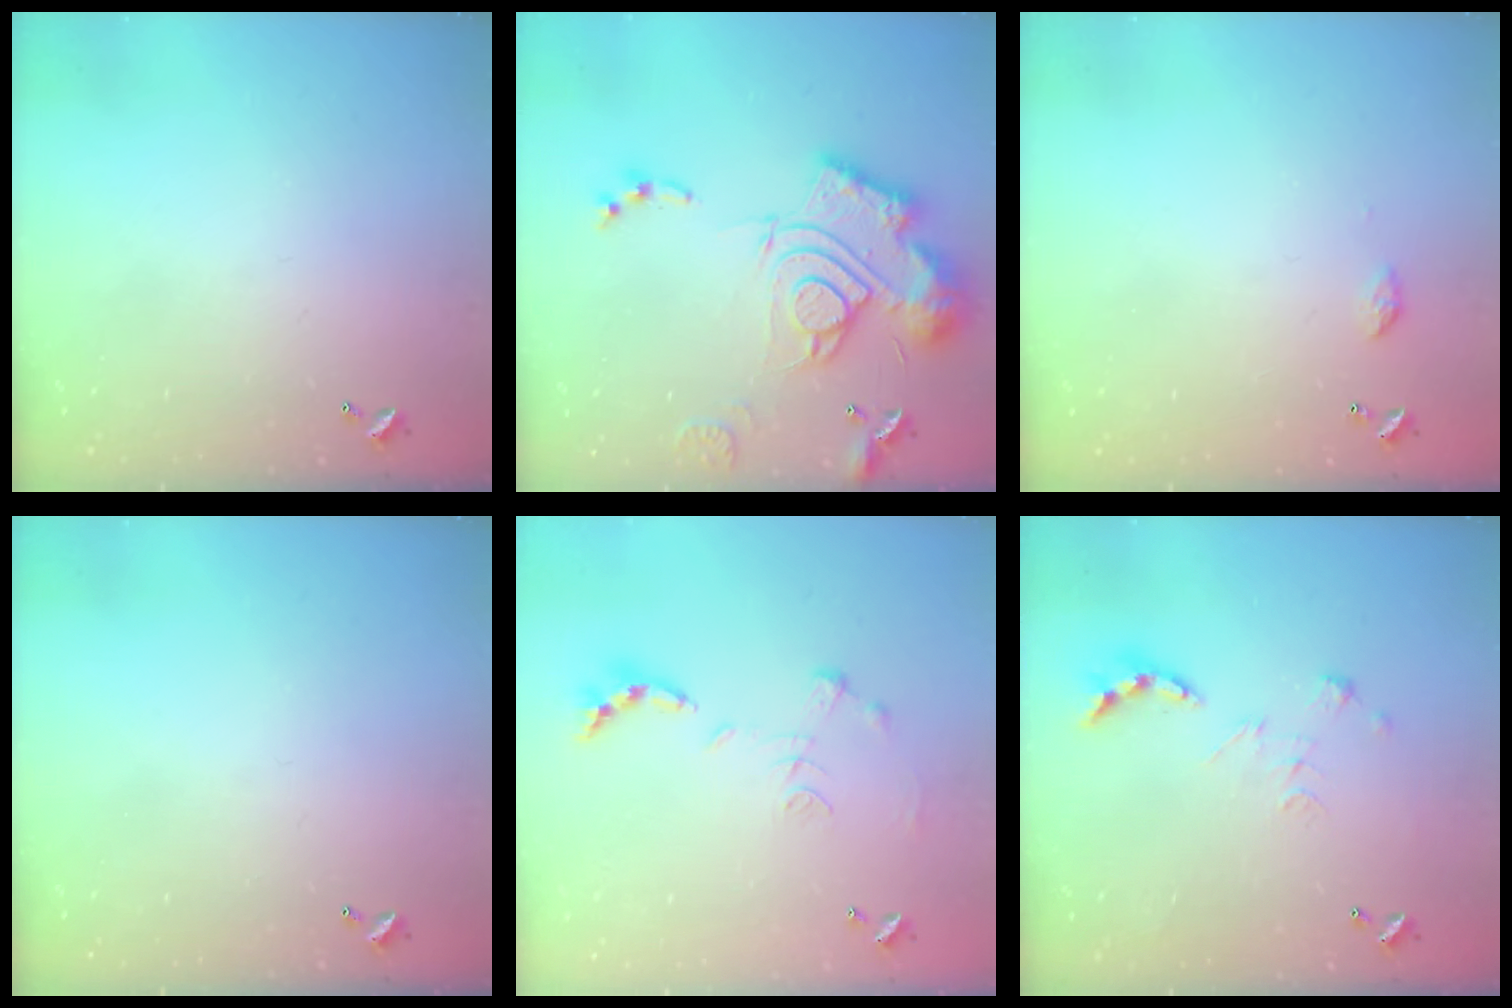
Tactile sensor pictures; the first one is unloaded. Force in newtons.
{"total": 23.3, "press": 23.1, "slide": 2.3}
{"total": 3.4, "press": 3.4, "slide": 0.5}
{"total": 0.0}
{"total": 1.1, "press": 1.0, "slide": 0.4}
{"total": 2.7, "press": 2.2, "slide": 1.5}